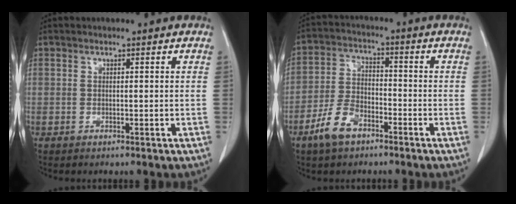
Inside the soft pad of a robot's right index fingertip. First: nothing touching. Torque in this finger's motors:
{"motor_torque": [-0.11, -0.22, -0.60, -0.21]}